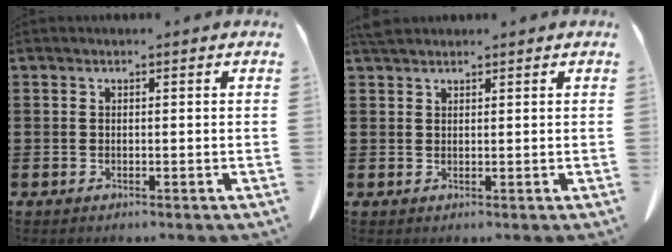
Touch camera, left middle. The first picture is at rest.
{"total": 1.7, "force": [1.6, 0.4, 0.5], "torque": [-0.014, 0.001, 0.032]}